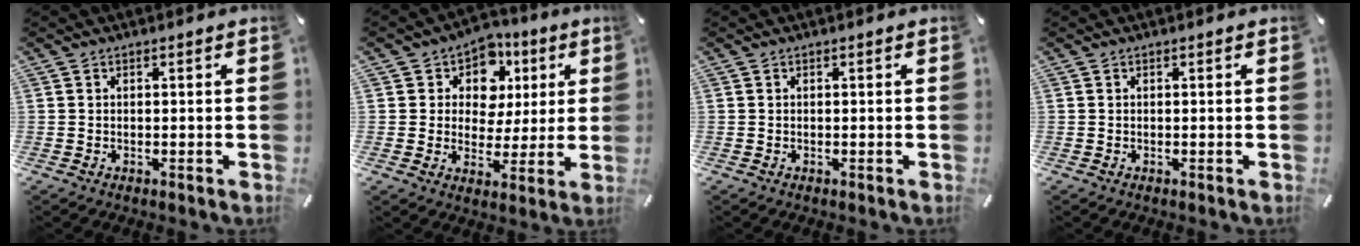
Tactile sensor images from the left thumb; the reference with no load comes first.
{"total": 9.3, "force": [3.1, 8.2, 3.0], "torque": [-0.046, -0.021, 0.056]}
{"total": 0.0}
{"total": 0.0}